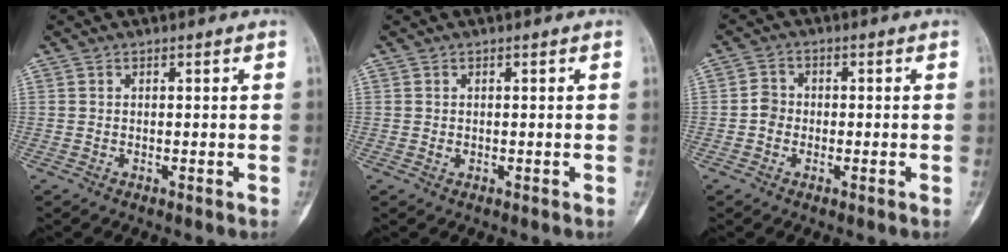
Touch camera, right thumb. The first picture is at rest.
{"total": 0.6, "force": [0.0, 0.5, 0.3], "torque": [-0.006, 0.001, 0.000]}
{"total": 3.0, "force": [-0.7, 2.6, 1.3], "torque": [-0.008, 0.008, -0.021]}